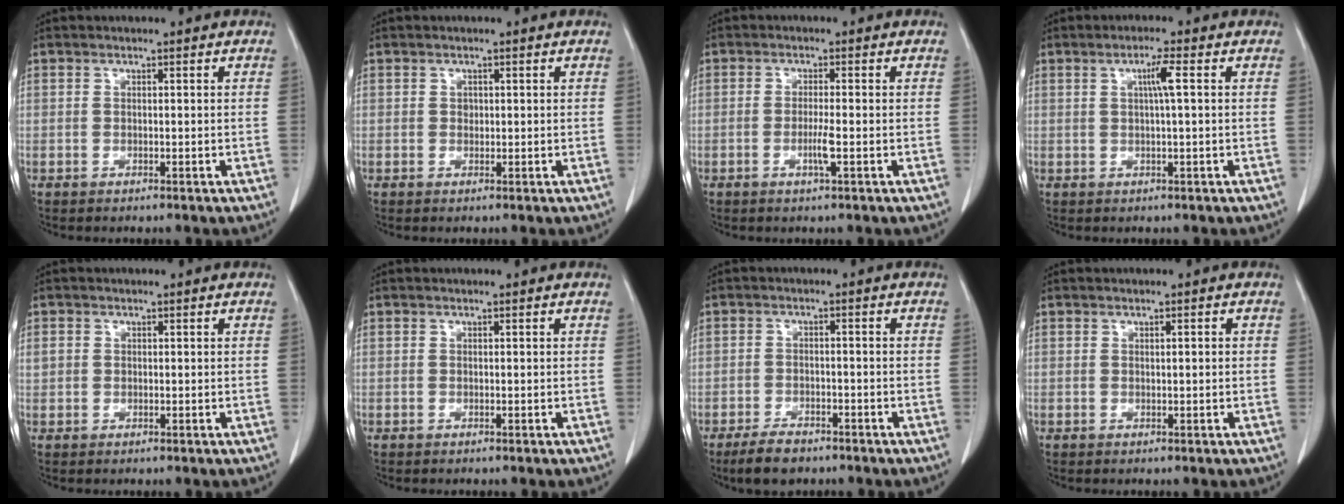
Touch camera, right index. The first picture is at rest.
{"total": 0.7, "force": [0.1, 0.6, 0.3], "torque": [-0.002, 0.002, 0.001]}
{"total": 2.6, "force": [-0.9, -0.2, 2.5], "torque": [-0.050, -0.004, -0.018]}
{"total": 3.0, "force": [0.7, -0.3, 2.9], "torque": [-0.053, 0.001, 0.010]}
{"total": 0.9, "force": [0.1, 0.8, 0.3], "torque": [0.000, 0.007, 0.000]}
{"total": 0.0}
{"total": 4.8, "force": [-3.7, 2.0, 2.4], "torque": [-0.047, -0.002, -0.059]}
{"total": 0.9, "force": [0.2, 0.1, 0.8], "torque": [-0.017, 0.002, 0.004]}